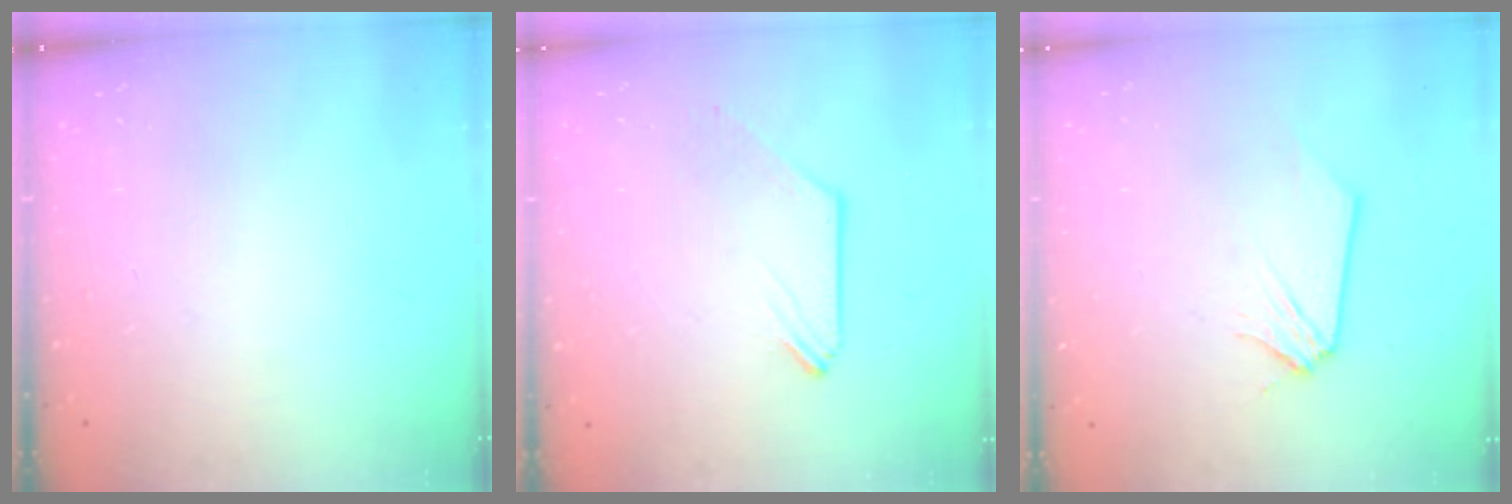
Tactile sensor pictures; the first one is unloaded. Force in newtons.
{"total": 0.0}
{"total": 0.0}